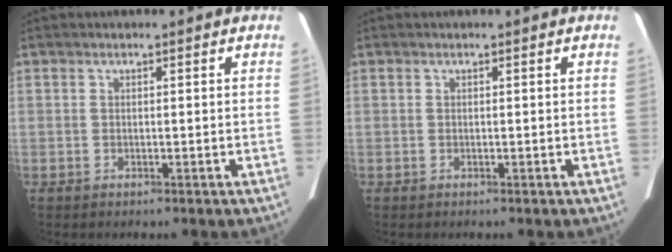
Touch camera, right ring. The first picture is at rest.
{"total": 0.0}